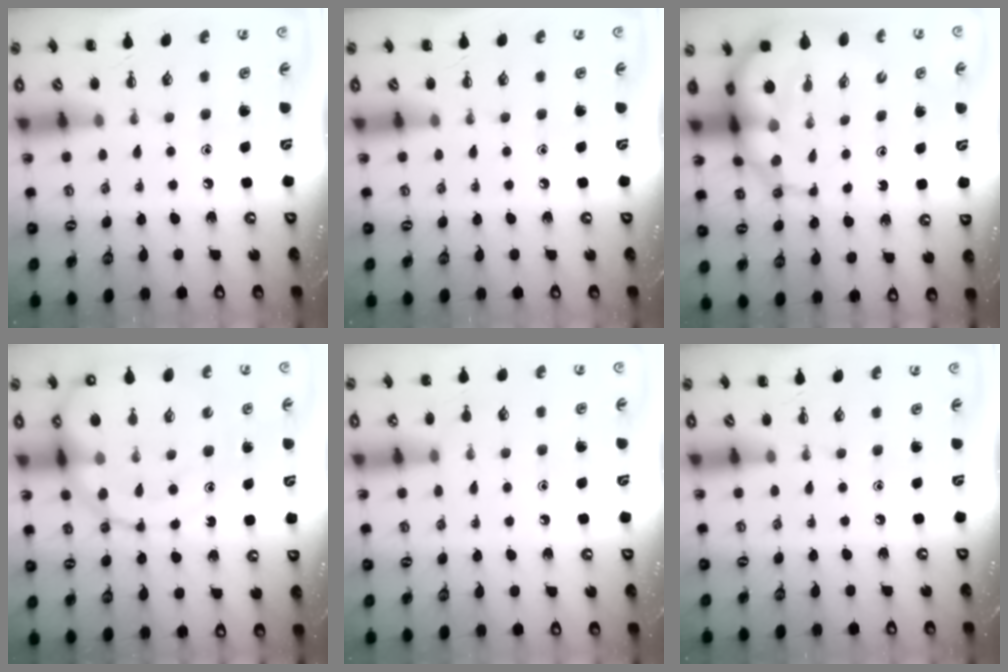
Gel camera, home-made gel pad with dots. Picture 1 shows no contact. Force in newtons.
{"total": 0.0}
{"total": 10.5, "press": 10.1, "slide": 2.8}
{"total": 17.5, "press": 17.1, "slide": 3.7}
{"total": 4.4, "press": 4.2, "slide": 1.5}
{"total": 0.0}